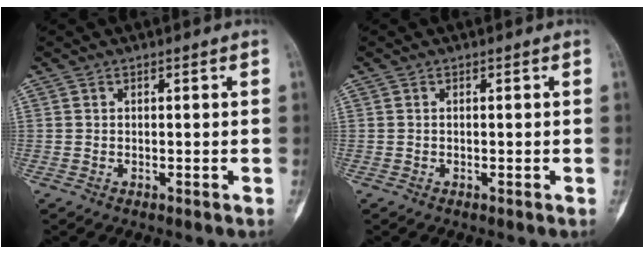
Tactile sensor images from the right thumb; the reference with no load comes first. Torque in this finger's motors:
{"motor_torque": [-0.26, -0.05, 0.00, 0.05, -0.01]}